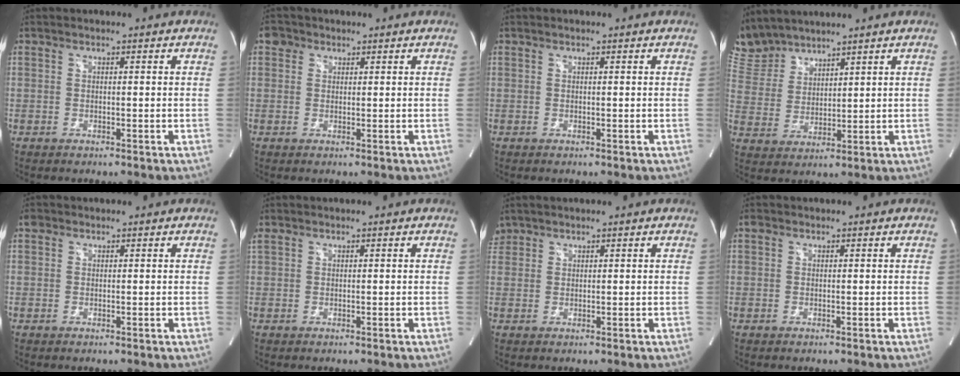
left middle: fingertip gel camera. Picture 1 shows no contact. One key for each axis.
{"total": 2.1, "fx": 1.2, "fy": 1.7, "fz": 0.4, "tx": -0.004, "ty": 0.010, "tz": 0.016}
{"total": 0.0}
{"total": 7.8, "fx": 7.5, "fy": 2.0, "fz": 0.3, "tx": -0.019, "ty": 0.012, "tz": 0.170}
{"total": 0.9, "fx": 0.6, "fy": 0.6, "fz": 0.2, "tx": -0.003, "ty": 0.009, "tz": 0.008}
{"total": 0.8, "fx": 0.6, "fy": 0.5, "fz": 0.3, "tx": -0.020, "ty": 0.019, "tz": 0.019}
{"total": 2.0, "fx": 1.6, "fy": 1.2, "fz": -0.1, "tx": 0.003, "ty": 0.014, "tz": 0.032}
{"total": 0.5, "fx": 0.4, "fy": 0.3, "fz": 0.2, "tx": -0.007, "ty": 0.009, "tz": 0.005}